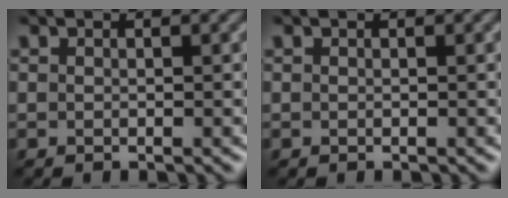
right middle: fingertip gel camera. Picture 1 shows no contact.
{"total": 0.0}